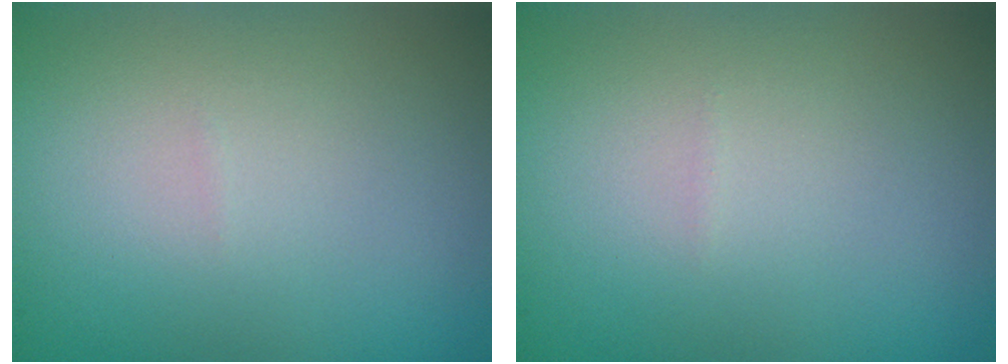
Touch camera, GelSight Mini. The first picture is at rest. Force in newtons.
{"total": 0.0}